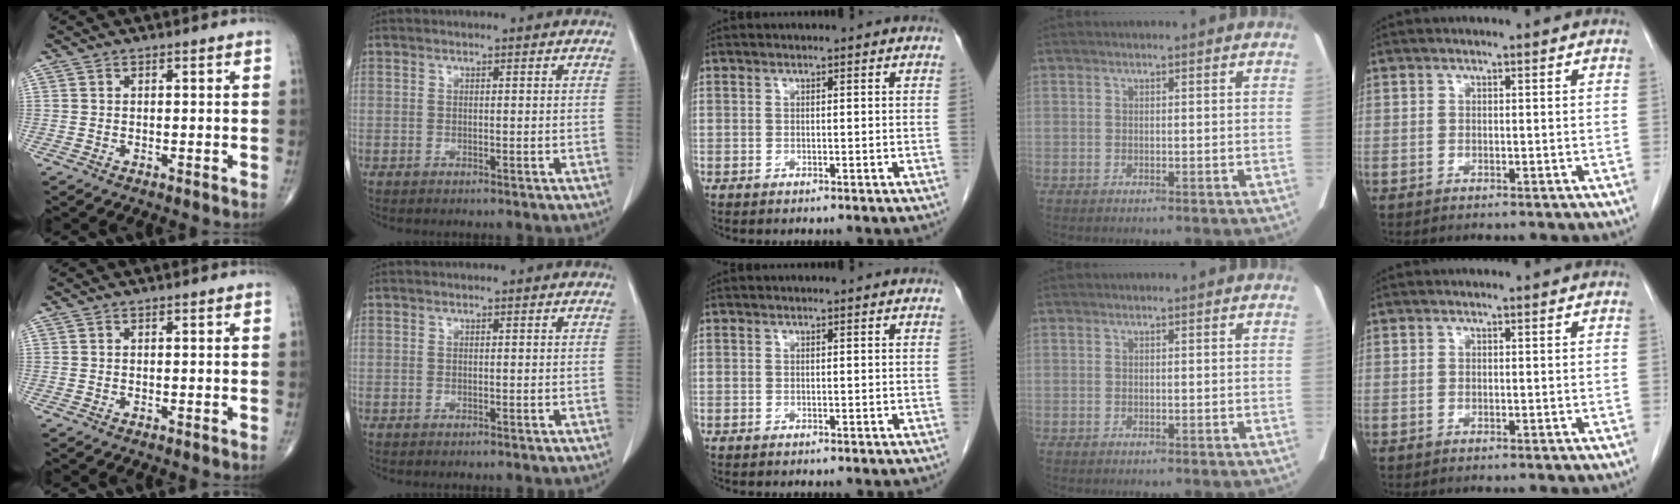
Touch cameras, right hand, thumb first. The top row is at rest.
{}